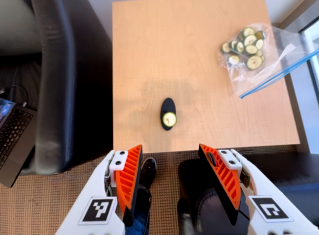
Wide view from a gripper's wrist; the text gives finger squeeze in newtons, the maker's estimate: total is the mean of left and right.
{"total": 0.0}